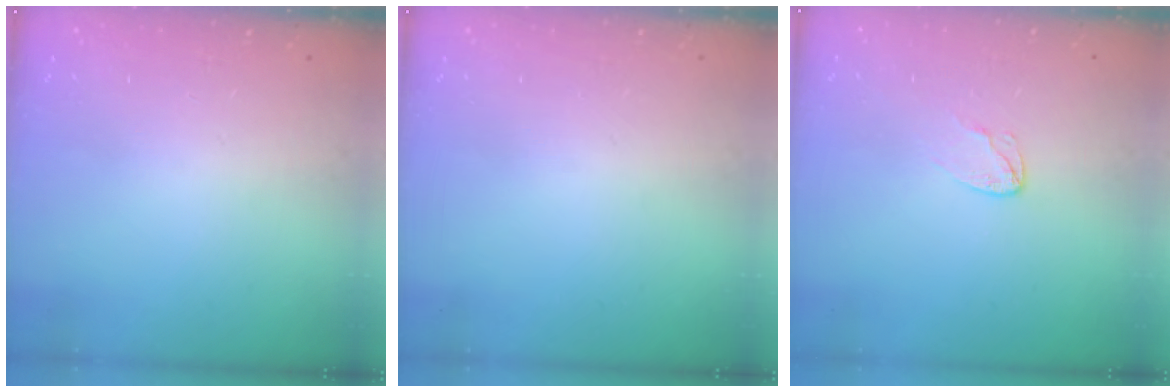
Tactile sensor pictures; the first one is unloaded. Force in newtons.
{"total": 0.0}
{"total": 5.8, "press": 5.8, "slide": 0.5}